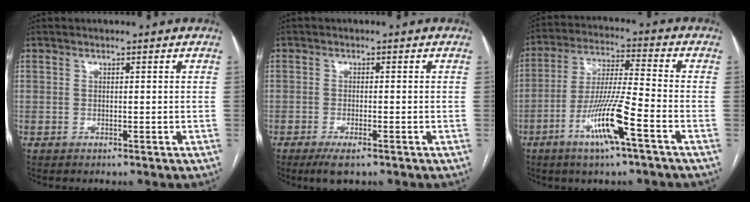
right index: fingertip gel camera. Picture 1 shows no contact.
{"total": 3.6, "force": [-2.4, 0.7, 2.7], "torque": [-0.050, -0.007, -0.038]}
{"total": 11.7, "force": [-5.5, 0.1, 10.3], "torque": [-0.200, -0.009, -0.106]}